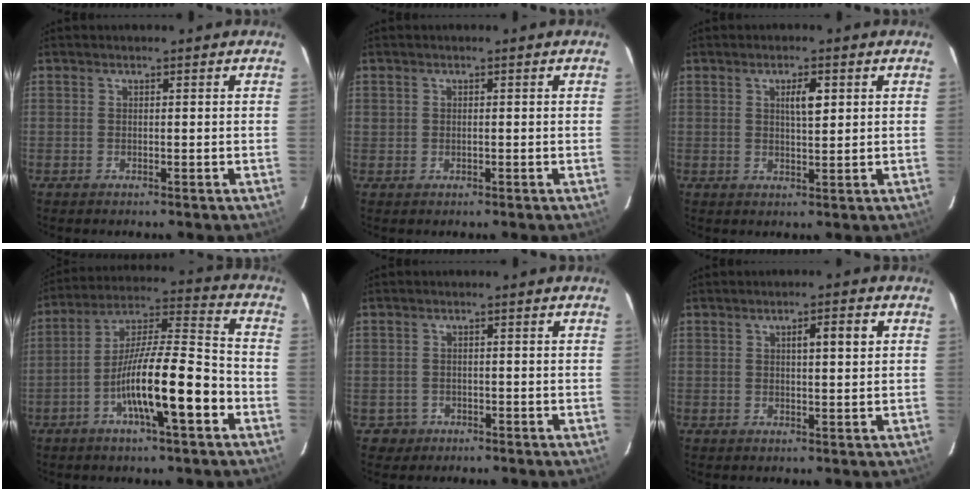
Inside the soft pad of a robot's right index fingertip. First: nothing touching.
{"total": 0.8, "force": [0.0, 0.7, 0.5], "torque": [-0.014, 0.003, 0.002]}
{"total": 3.3, "force": [1.2, 0.7, 3.0], "torque": [-0.052, 0.002, 0.019]}
{"total": 15.2, "force": [-5.6, 1.5, 14.0], "torque": [-0.251, 0.004, -0.098]}
{"total": 2.4, "force": [-1.0, 2.1, -0.4], "torque": [0.007, 0.011, -0.016]}
{"total": 3.6, "force": [1.1, 0.5, 3.4], "torque": [-0.055, 0.007, 0.017]}